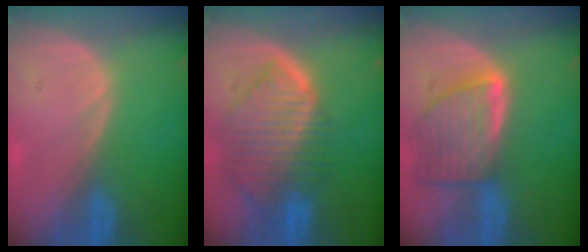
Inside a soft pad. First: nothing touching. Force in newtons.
{"total": 10.1, "press": 8.6, "slide": 5.2}
{"total": 8.1, "press": 7.4, "slide": 3.3}